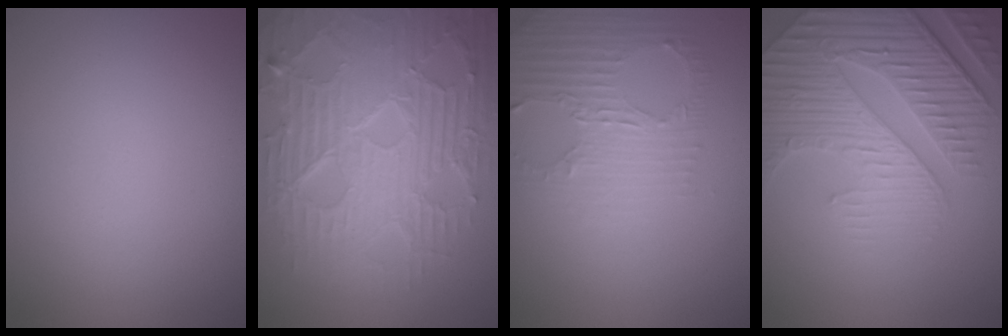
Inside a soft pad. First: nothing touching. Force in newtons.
{"total": 10.1, "press": 6.6, "slide": 7.7}
{"total": 2.8, "press": 2.4, "slide": 1.4}
{"total": 8.3, "press": 5.9, "slide": 5.8}